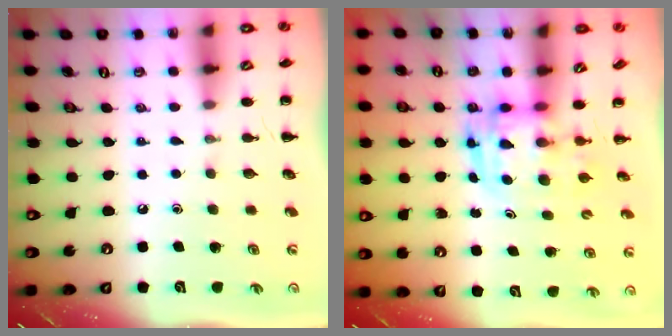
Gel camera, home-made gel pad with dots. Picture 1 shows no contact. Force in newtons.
{"total": 3.3, "press": 3.2, "slide": 0.6}